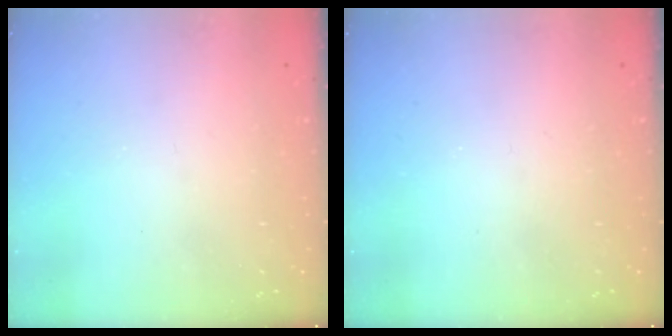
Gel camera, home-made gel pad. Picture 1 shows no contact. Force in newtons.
{"total": 0.0}